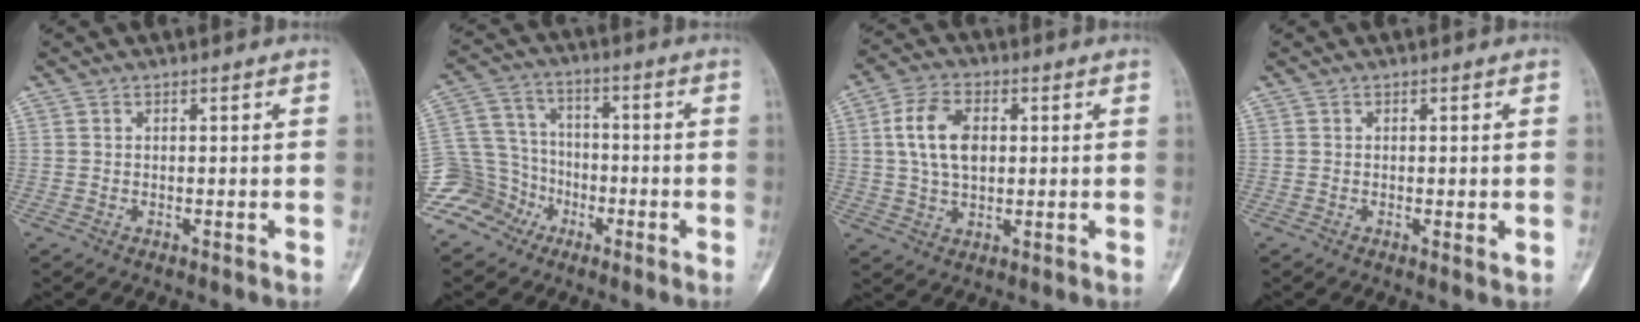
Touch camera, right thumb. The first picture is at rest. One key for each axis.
{"total": 11.4, "fx": -6.8, "fy": 9.0, "fz": 1.8, "tx": -0.018, "ty": 0.066, "tz": -0.131}
{"total": 9.6, "fx": 1.6, "fy": 5.8, "fz": 7.4, "tx": -0.130, "ty": 0.005, "tz": 0.031}
{"total": 1.5, "fx": -0.2, "fy": 0.6, "fz": 1.4, "tx": -0.015, "ty": -0.003, "tz": -0.003}